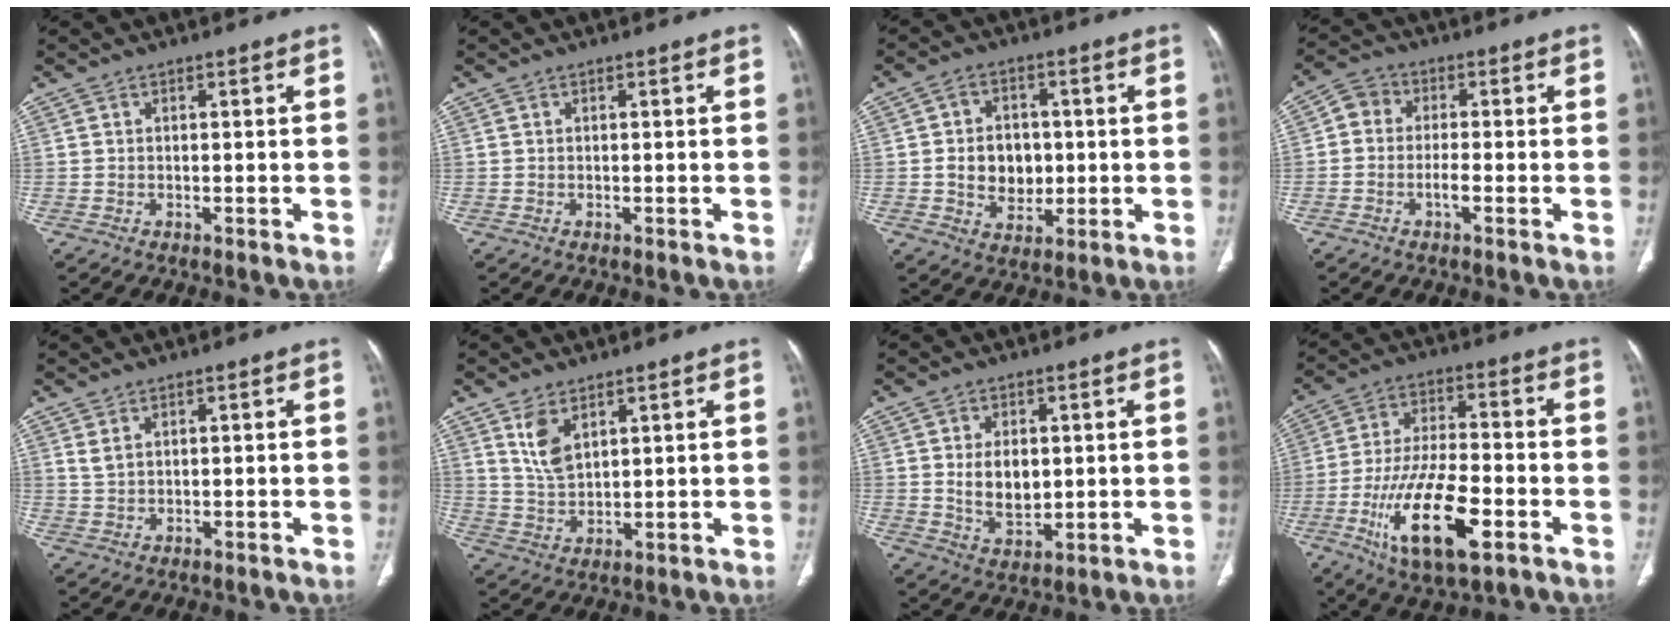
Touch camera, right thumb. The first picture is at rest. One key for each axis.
{"total": 0.0}
{"total": 8.9, "fx": -0.3, "fy": 7.1, "fz": 5.3, "tx": -0.052, "ty": 0.005, "tz": 0.000}
{"total": 5.2, "fx": -1.2, "fy": 3.4, "fz": 3.7, "tx": -0.058, "ty": 0.016, "tz": -0.037}
{"total": 1.8, "fx": 1.1, "fy": 0.8, "fz": 1.2, "tx": -0.027, "ty": 0.000, "tz": 0.032}
{"total": 6.1, "fx": 3.3, "fy": 3.2, "fz": 4.0, "tx": -0.069, "ty": -0.019, "tz": 0.073}
{"total": 7.7, "fx": 0.8, "fy": 5.0, "fz": 5.7, "tx": -0.077, "ty": -0.014, "tz": 0.025}
{"total": 17.4, "fx": -6.7, "fy": 6.6, "fz": 14.6, "tx": -0.274, "ty": 0.015, "tz": -0.112}